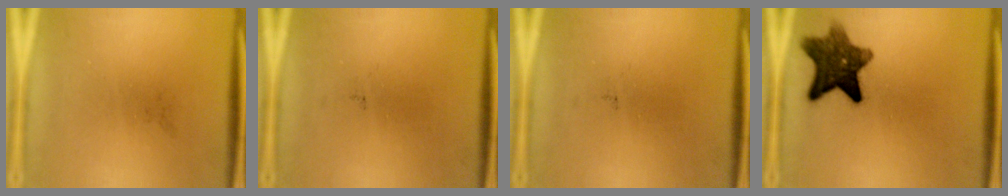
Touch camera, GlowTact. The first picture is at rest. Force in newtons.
{"total": 0.0}
{"total": 0.0}
{"total": 9.7}